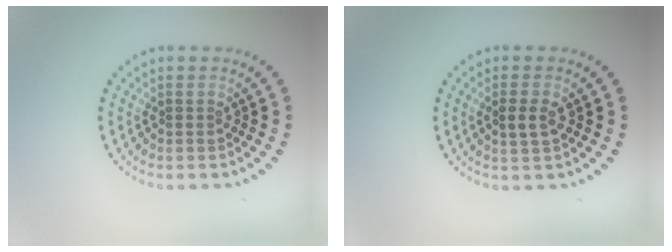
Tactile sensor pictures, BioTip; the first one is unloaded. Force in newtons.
{"total": 1.7, "press": 1.7, "slide": 0.3}